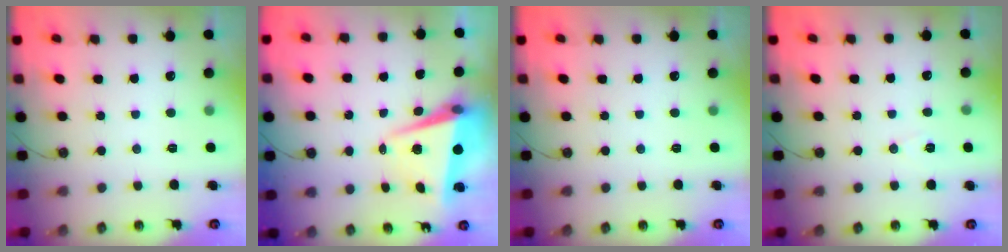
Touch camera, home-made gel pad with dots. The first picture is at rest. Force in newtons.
{"total": 6.9, "press": 6.8, "slide": 1.1}
{"total": 0.0}
{"total": 5.9, "press": 3.7, "slide": 4.5}